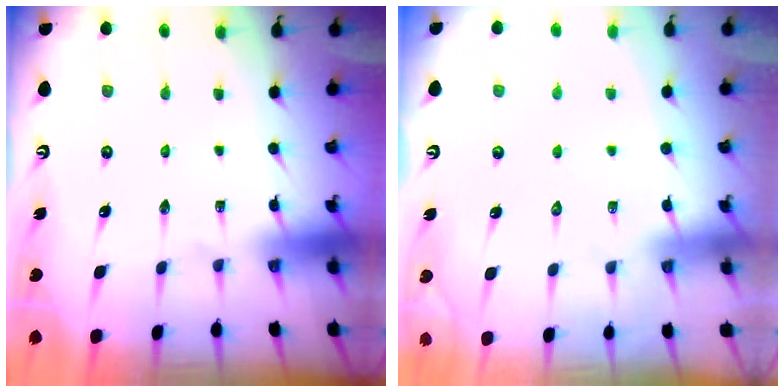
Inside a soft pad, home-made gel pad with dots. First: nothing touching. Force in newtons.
{"total": 3.0, "press": 3.0, "slide": 0.3}